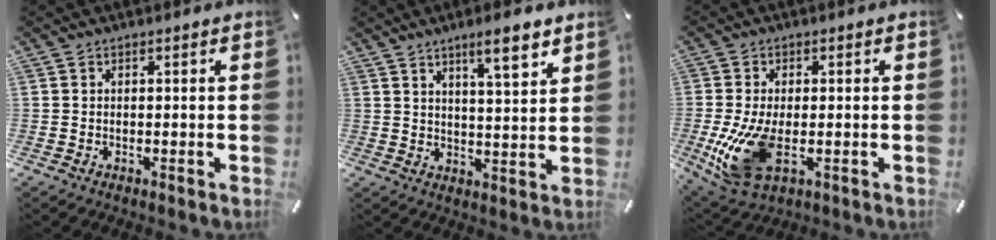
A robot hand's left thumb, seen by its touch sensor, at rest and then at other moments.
{"total": 8.1, "force": [5.8, 1.6, 5.4], "torque": [-0.070, -0.034, 0.091]}
{"total": 12.8, "force": [-2.1, 7.0, 10.6], "torque": [-0.230, -0.022, -0.033]}